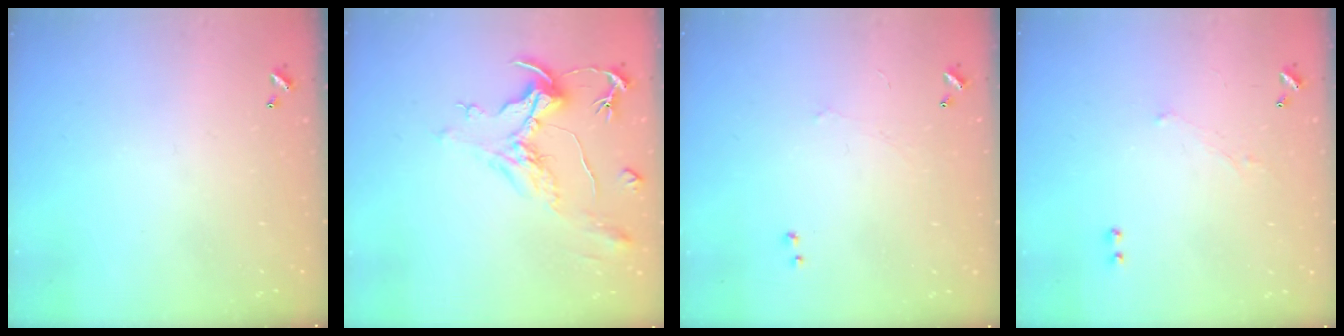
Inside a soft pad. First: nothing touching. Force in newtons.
{"total": 2.3, "press": 1.8, "slide": 1.3}
{"total": 1.0, "press": 0.9, "slide": 0.5}
{"total": 1.2, "press": 0.8, "slide": 0.9}